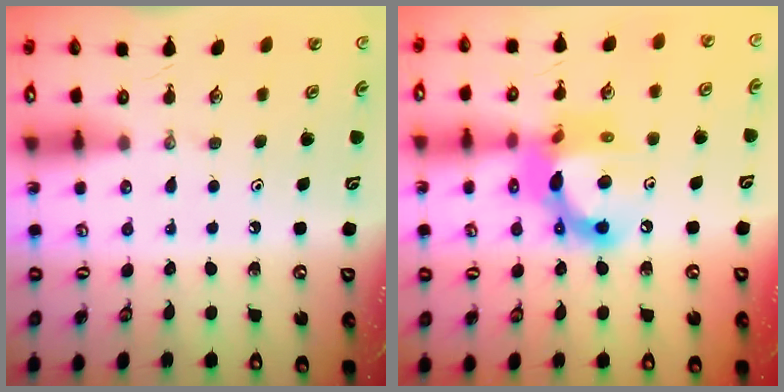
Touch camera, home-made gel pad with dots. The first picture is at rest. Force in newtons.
{"total": 14.9, "press": 14.8, "slide": 1.5}